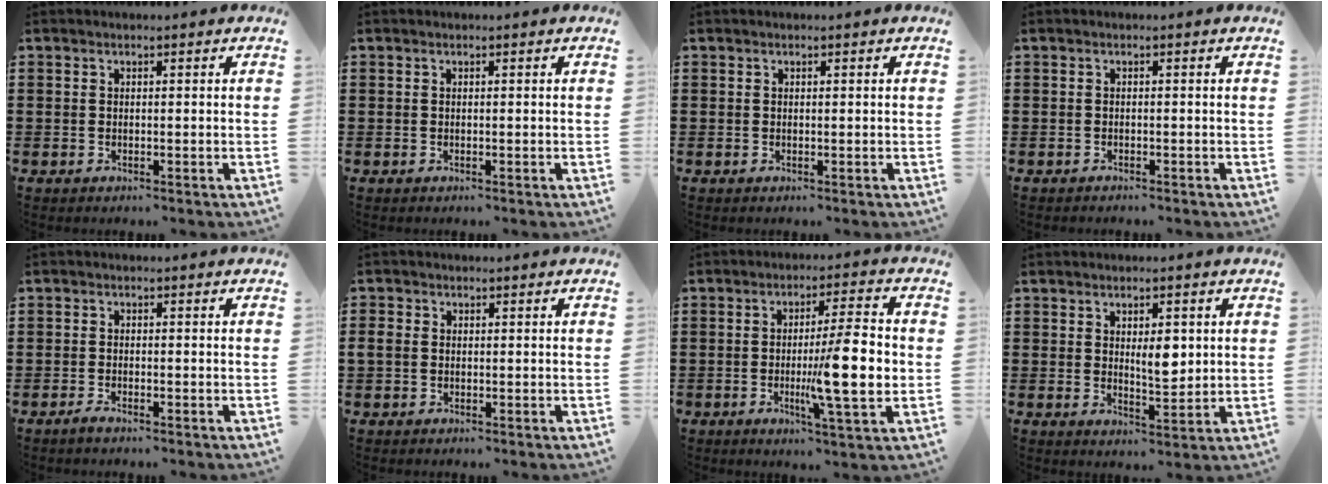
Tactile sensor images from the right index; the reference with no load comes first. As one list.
[{"total": 0.0}, {"total": 0.0}, {"total": 0.6, "force": [-0.6, 0.0, 0.0], "torque": [-0.002, -0.003, -0.013]}, {"total": 1.1, "force": [-1.0, 0.0, 0.5], "torque": [-0.019, -0.006, -0.020]}, {"total": 1.4, "force": [-0.1, 1.2, 0.7], "torque": [-0.017, 0.005, -0.002]}, {"total": 11.9, "force": [-1.2, 1.9, 11.7], "torque": [-0.188, -0.009, -0.024]}, {"total": 4.4, "force": [1.0, 1.9, 3.8], "torque": [-0.062, -0.001, 0.013]}]